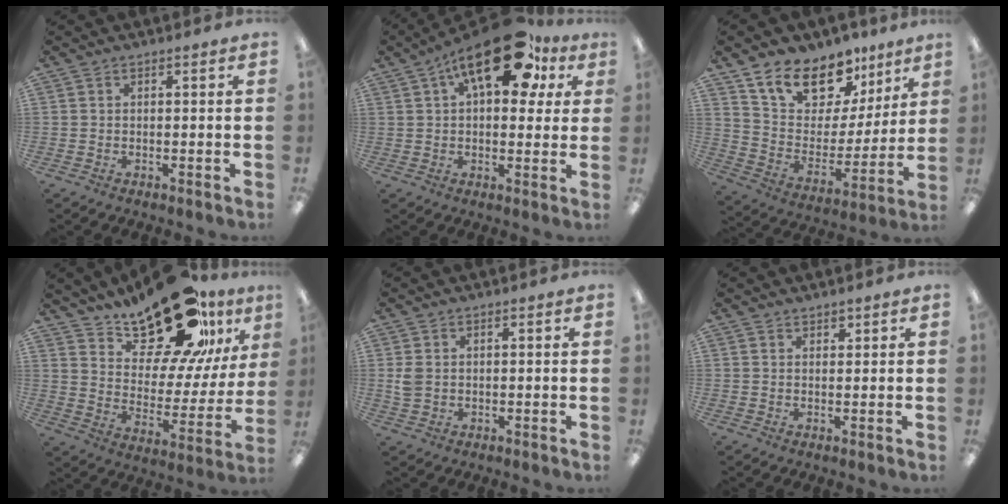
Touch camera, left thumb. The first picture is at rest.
{"total": 18.4, "force": [8.7, 8.5, 13.7], "torque": [-0.199, -0.029, 0.143]}
{"total": 15.5, "force": [12.0, 8.4, 5.1], "torque": [-0.109, -0.089, 0.222]}
{"total": 22.4, "force": [17.7, 8.1, 11.1], "torque": [-0.170, -0.114, 0.300]}
{"total": 3.1, "force": [0.2, 2.3, 2.1], "torque": [-0.034, 0.003, 0.000]}
{"total": 1.2, "force": [1.1, 0.6, 0.2], "torque": [0.005, -0.004, 0.019]}